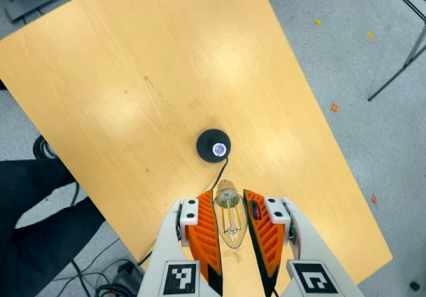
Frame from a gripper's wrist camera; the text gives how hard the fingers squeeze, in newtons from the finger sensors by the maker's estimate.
{"total": 11.2, "left": 10.9, "right": 11.5}